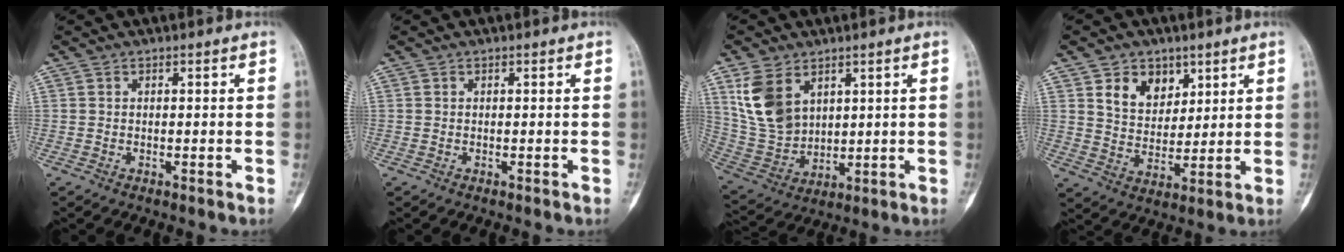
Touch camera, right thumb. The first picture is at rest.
{"total": 0.0}
{"total": 11.7, "force": [5.3, 7.9, 6.8], "torque": [-0.120, -0.019, 0.128]}
{"total": 8.7, "force": [4.4, 6.3, 4.1], "torque": [-0.038, -0.028, 0.083]}